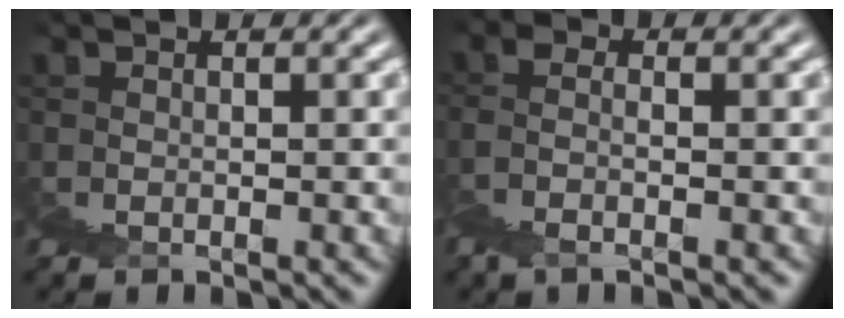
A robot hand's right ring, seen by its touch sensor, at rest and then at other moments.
{"total": 1.3, "force": [0.9, -0.1, 1.0], "torque": [-0.025, 0.023, 0.005]}